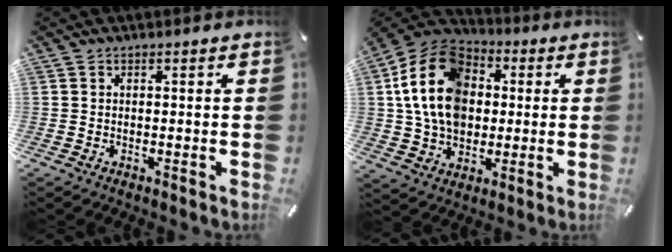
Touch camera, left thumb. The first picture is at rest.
{"total": 16.6, "force": [1.3, 13.4, 9.6], "torque": [-0.207, 0.009, 0.025]}